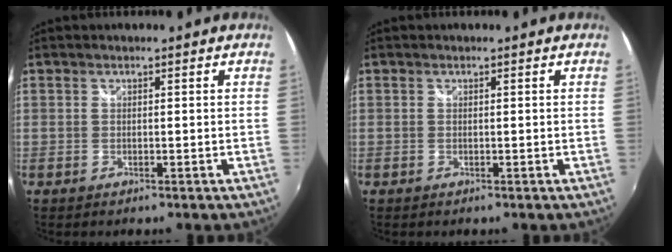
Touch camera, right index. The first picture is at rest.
{"total": 0.0}